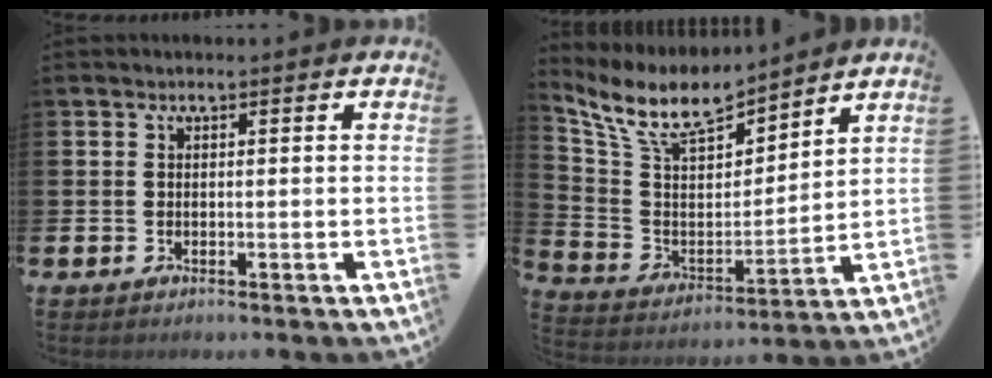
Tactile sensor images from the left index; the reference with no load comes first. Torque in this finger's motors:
{"motor_torque": [0.29, -0.58, 0.64, 0.21]}